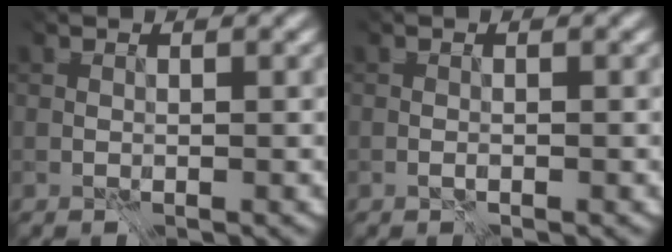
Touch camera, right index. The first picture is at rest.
{"total": 0.8, "force": [-0.7, -0.4, -0.1], "torque": [0.007, 0.005, -0.025]}